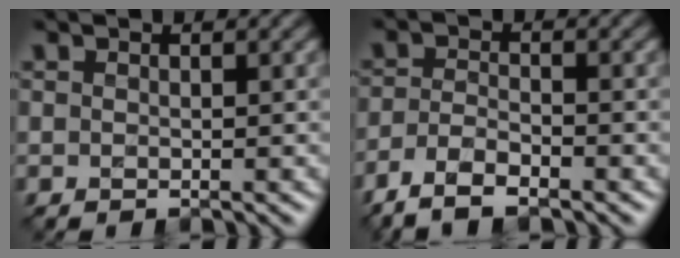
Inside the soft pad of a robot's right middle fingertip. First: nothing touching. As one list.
[{"total": 4.1, "force": [-3.1, 1.2, 2.4], "torque": [-0.050, -0.006, -0.066]}]